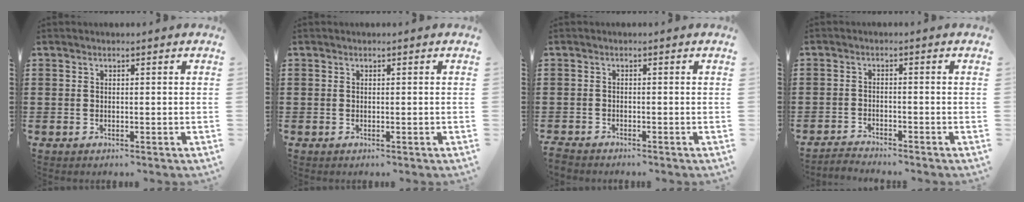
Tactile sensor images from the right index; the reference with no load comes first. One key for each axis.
{"total": 0.0}
{"total": 1.5, "fx": -1.5, "fy": 0.1, "fz": -0.1, "tx": -0.002, "ty": 0.001, "tz": -0.032}
{"total": 2.0, "fx": -2.0, "fy": 0.0, "fz": -0.1, "tx": -0.003, "ty": 0.003, "tz": -0.044}